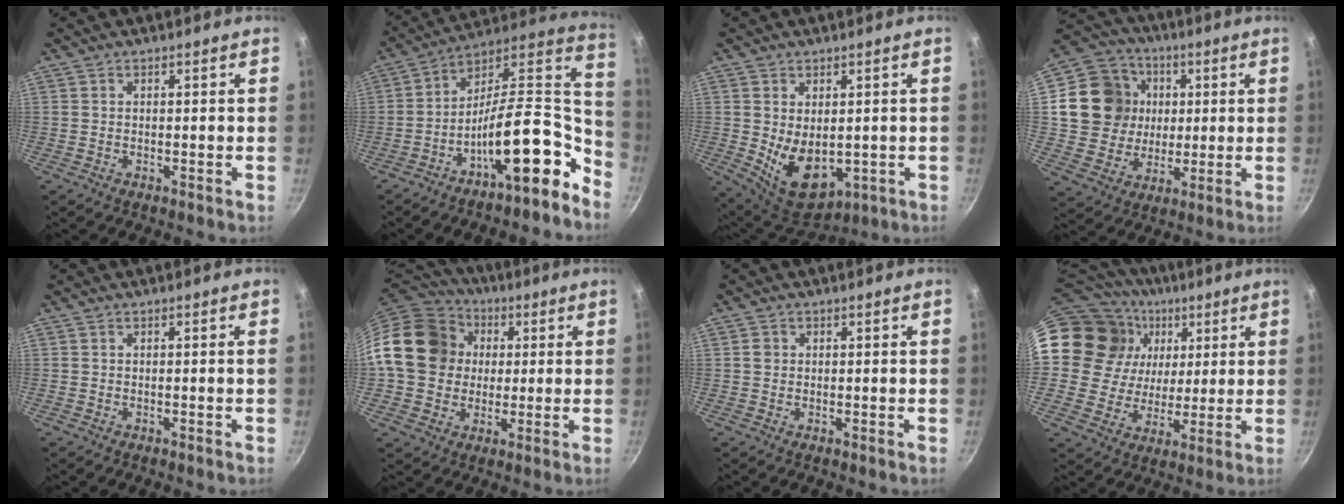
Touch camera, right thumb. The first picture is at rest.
{"total": 18.5, "force": [-9.3, 6.6, 14.6], "torque": [-0.181, 0.084, -0.171]}
{"total": 10.7, "force": [-0.6, 6.9, 8.1], "torque": [-0.110, -0.021, 0.017]}
{"total": 16.4, "force": [2.7, 14.8, 6.6], "torque": [-0.100, 0.011, 0.048]}
{"total": 0.6, "force": [-0.2, 0.0, 0.5], "torque": [-0.018, 0.005, -0.001]}
{"total": 17.7, "force": [2.1, 15.1, 8.9], "torque": [-0.138, 0.029, 0.029]}
{"total": 1.5, "force": [0.1, 1.4, 0.5], "torque": [-0.005, 0.006, 0.001]}
{"total": 21.0, "force": [6.7, 17.8, 8.8], "torque": [-0.150, 0.010, 0.120]}